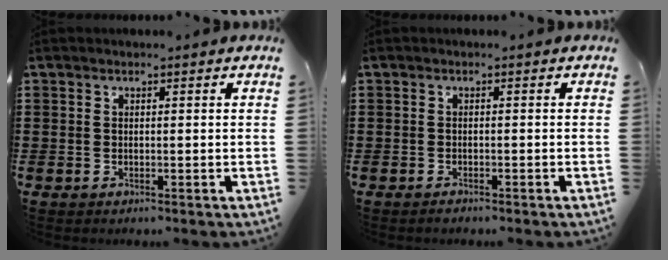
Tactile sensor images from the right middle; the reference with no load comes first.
{"total": 0.7, "force": [-0.7, 0.2, 0.2], "torque": [-0.005, 0.000, -0.014]}